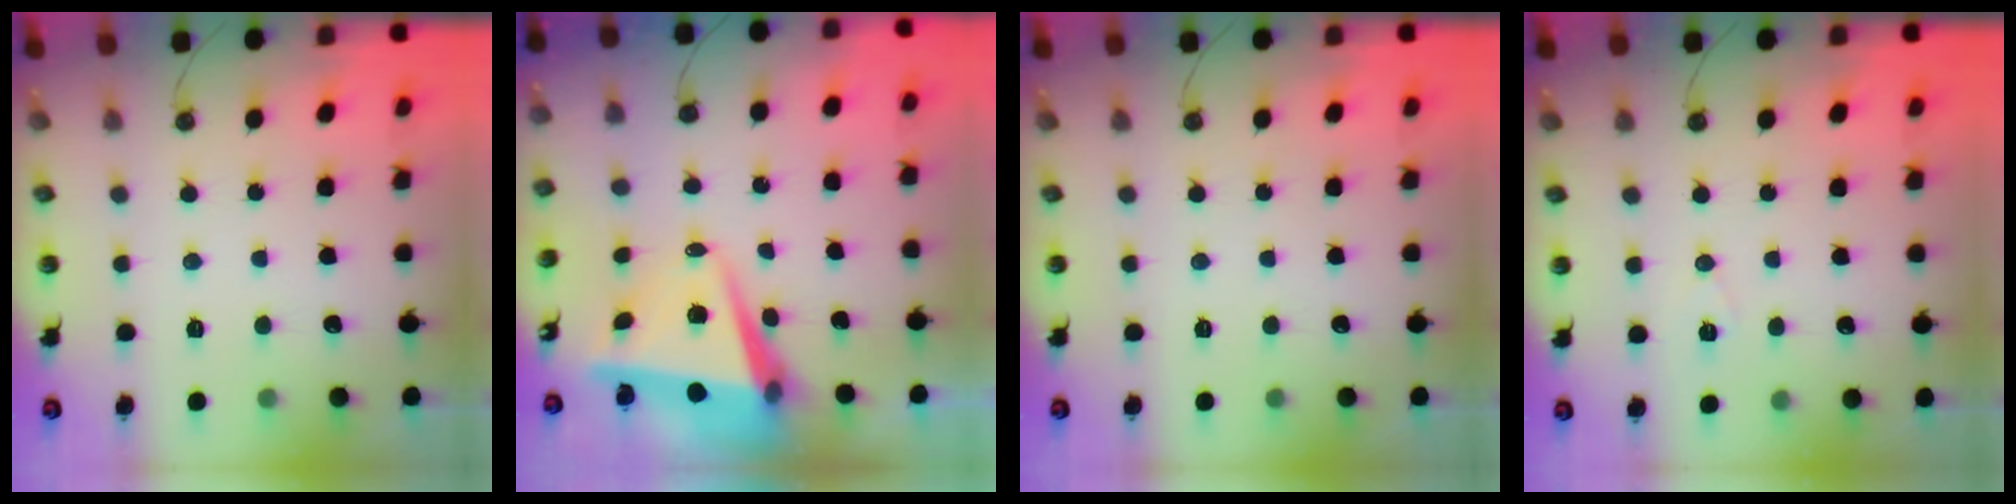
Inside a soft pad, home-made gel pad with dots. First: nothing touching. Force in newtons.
{"total": 8.3, "press": 8.3, "slide": 0.8}
{"total": 0.0}
{"total": 5.3, "press": 3.0, "slide": 4.4}